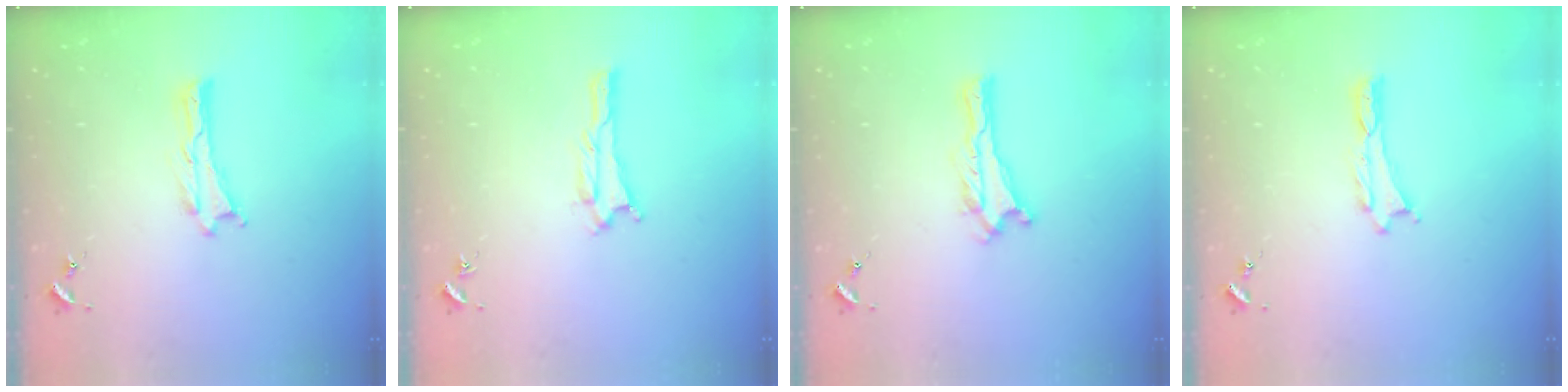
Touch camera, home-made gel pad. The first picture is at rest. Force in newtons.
{"total": 0.6, "press": 0.6, "slide": 0.1}
{"total": 0.0}
{"total": 0.0}